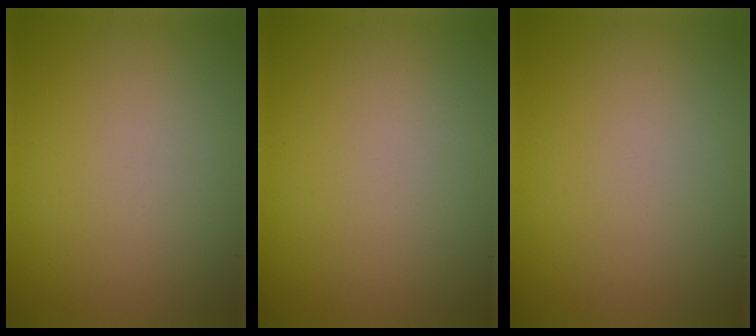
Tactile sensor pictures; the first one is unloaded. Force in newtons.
{"total": 0.0}
{"total": 0.0}